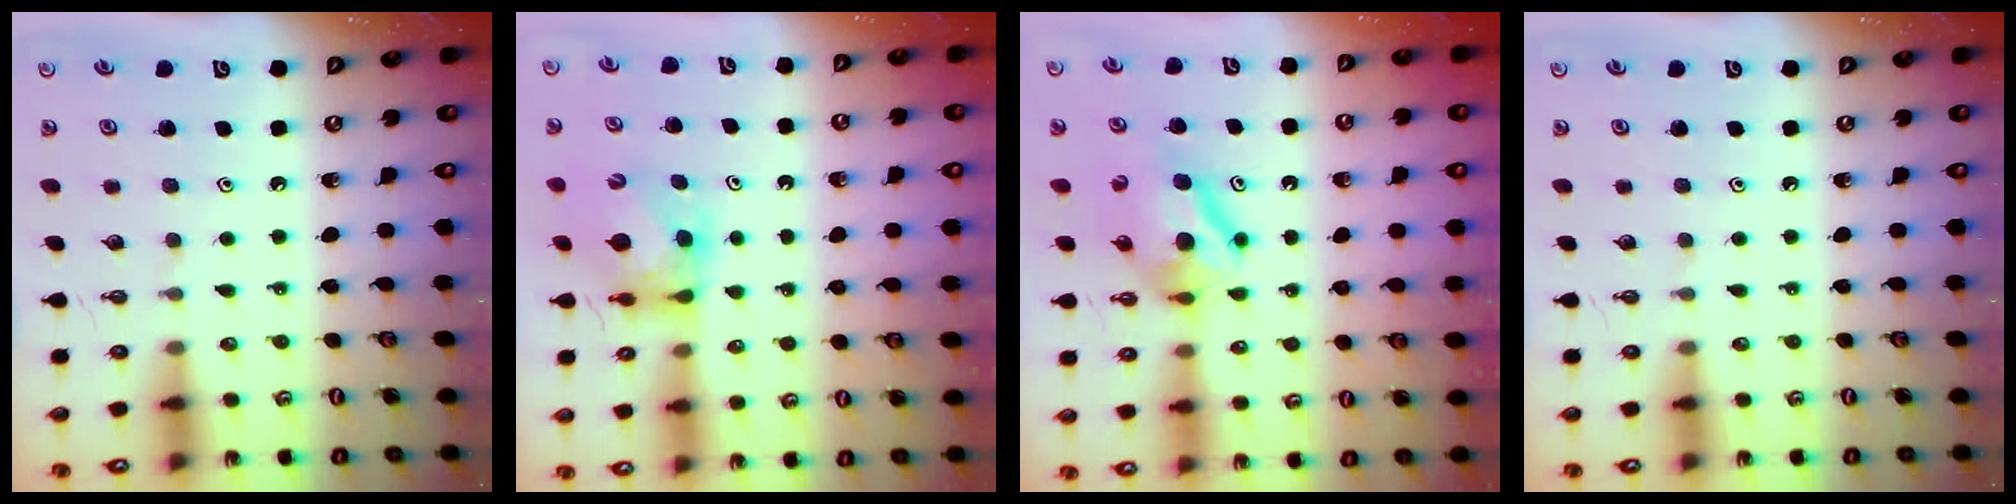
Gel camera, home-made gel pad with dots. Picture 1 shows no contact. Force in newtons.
{"total": 5.6, "press": 5.6, "slide": 0.6}
{"total": 9.5, "press": 9.4, "slide": 0.9}
{"total": 0.0}